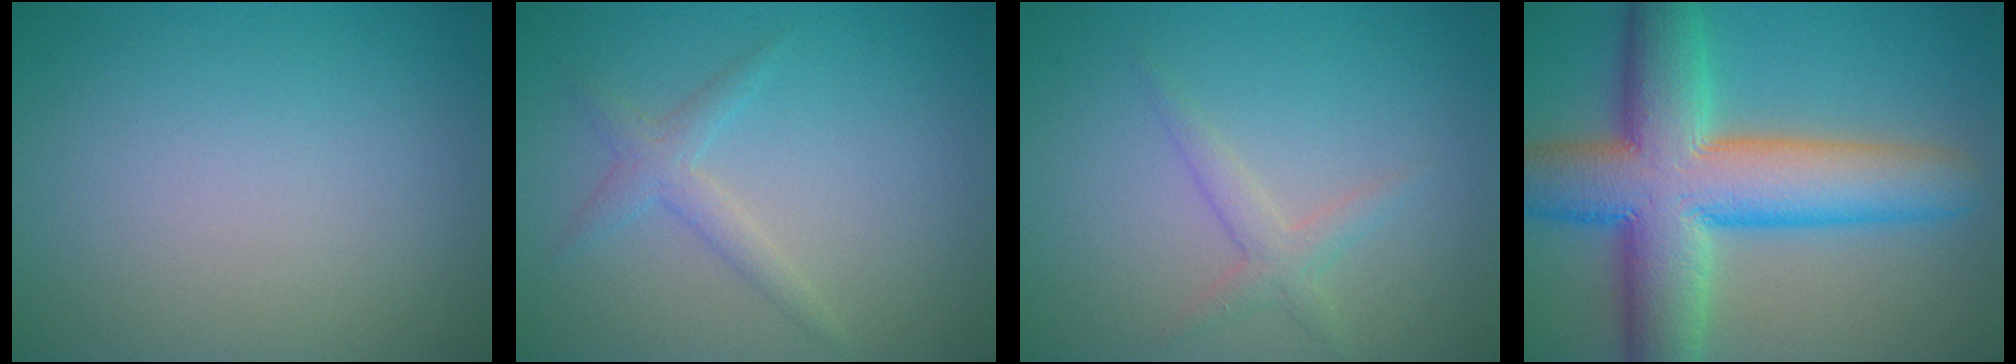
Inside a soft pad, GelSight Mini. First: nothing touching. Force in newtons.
{"total": 2.0, "press": 2.0, "slide": 0.0}
{"total": 1.8, "press": 1.8, "slide": 0.1}
{"total": 12.7, "press": 12.7, "slide": 0.5}